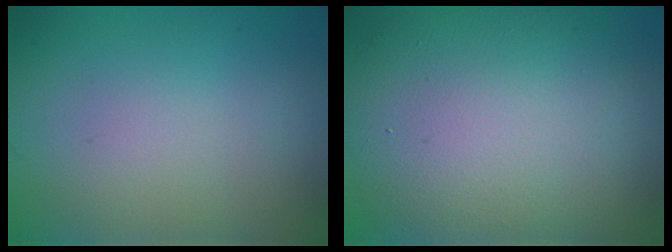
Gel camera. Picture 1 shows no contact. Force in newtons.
{"total": 12.9, "press": 12.8, "slide": 1.4}